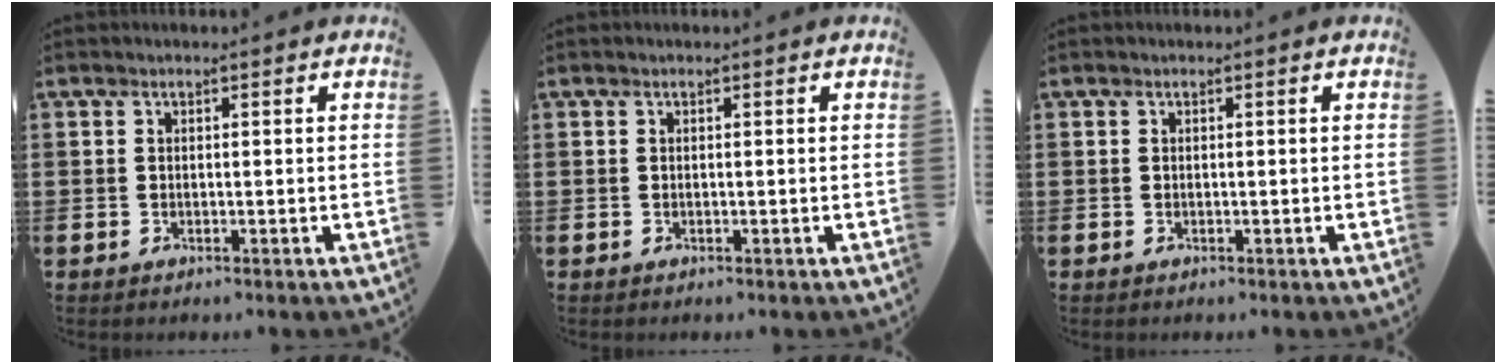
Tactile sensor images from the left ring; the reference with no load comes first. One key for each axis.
{"total": 0.0}
{"total": 0.0}